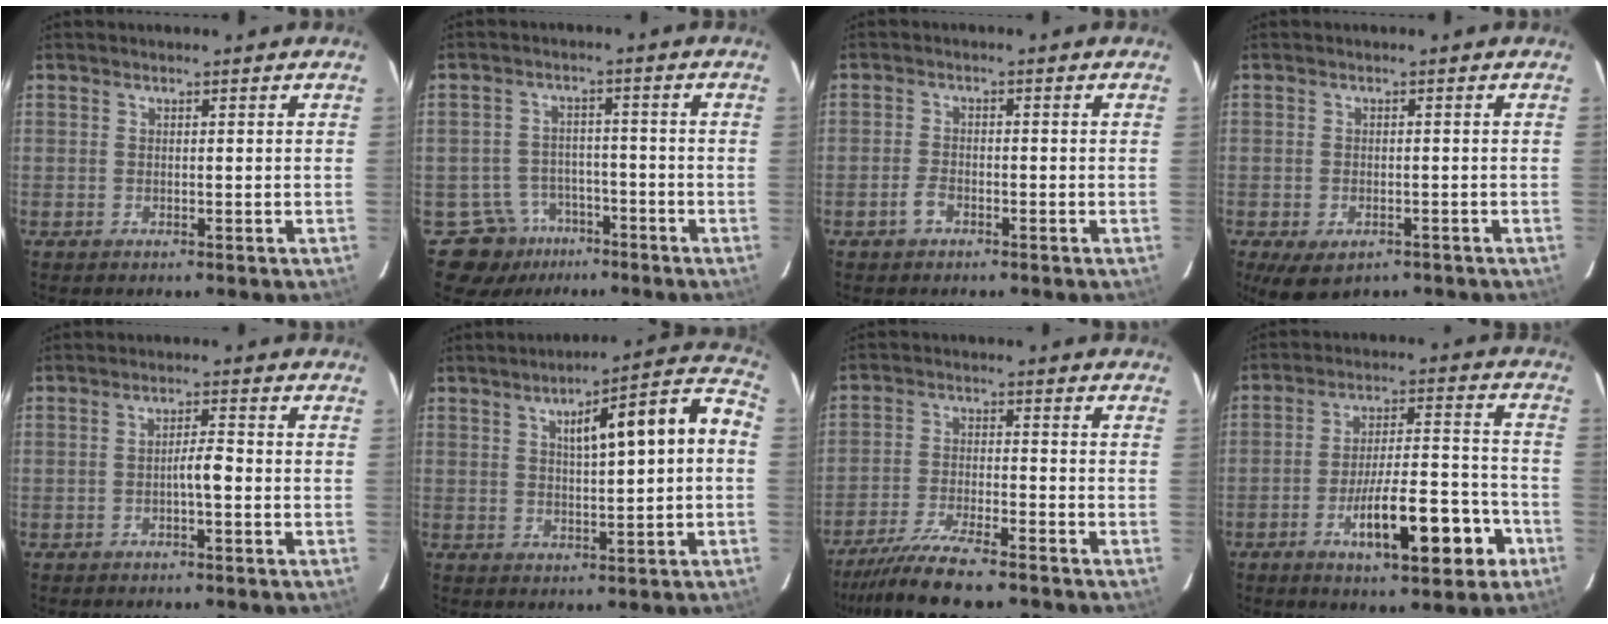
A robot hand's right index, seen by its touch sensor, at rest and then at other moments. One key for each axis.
{"total": 8.1, "fx": -5.0, "fy": 6.4, "fz": 0.3, "tx": -0.009, "ty": 0.021, "tz": -0.070}
{"total": 2.0, "fx": -1.3, "fy": 1.0, "fz": 1.2, "tx": -0.028, "ty": 0.002, "tz": -0.023}
{"total": 6.6, "fx": -4.3, "fy": 3.8, "fz": 3.4, "tx": -0.063, "ty": -0.009, "tz": -0.059}
{"total": 2.8, "fx": -0.8, "fy": 0.3, "fz": 2.6, "tx": -0.039, "ty": 0.004, "tz": -0.016}
{"total": 12.6, "fx": 2.1, "fy": 1.6, "fz": 12.4, "tx": -0.171, "ty": 0.036, "tz": 0.029}
{"total": 10.1, "fx": -8.6, "fy": 0.5, "fz": 5.1, "tx": -0.084, "ty": -0.027, "tz": -0.145}
{"total": 14.2, "fx": -6.5, "fy": 3.4, "fz": 12.2, "tx": -0.191, "ty": 0.018, "tz": -0.092}